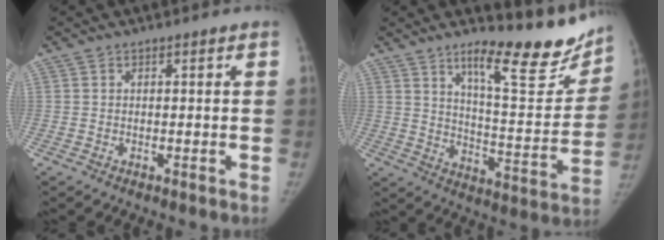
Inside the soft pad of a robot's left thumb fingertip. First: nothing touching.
{"total": 19.8, "force": [14.7, 5.2, 12.3], "torque": [-0.123, -0.109, 0.214]}